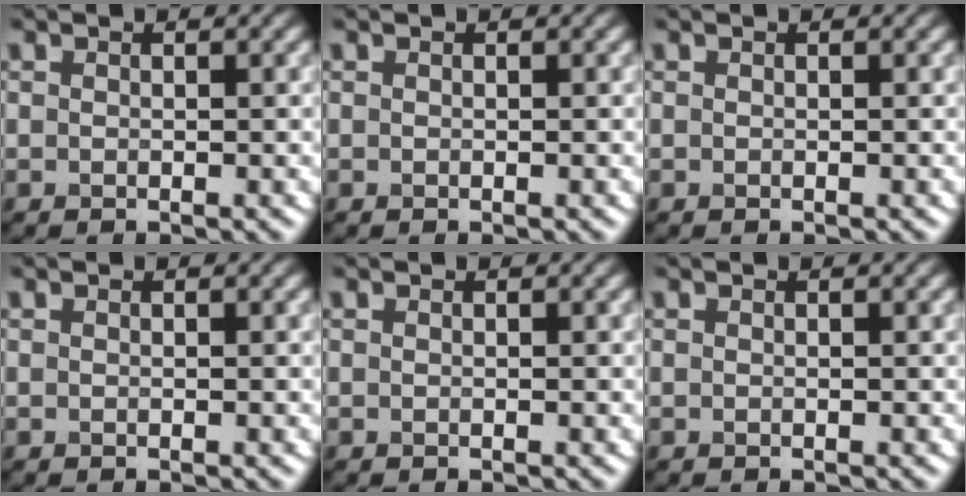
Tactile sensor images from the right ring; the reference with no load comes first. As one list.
[{"total": 0.0}, {"total": 0.0}, {"total": 0.0}, {"total": 0.0}, {"total": 0.0}]